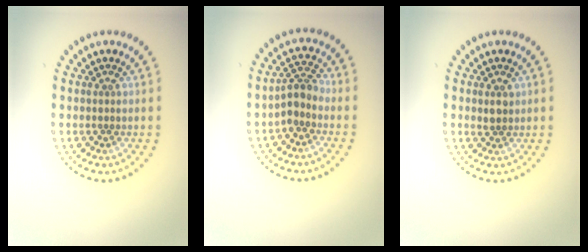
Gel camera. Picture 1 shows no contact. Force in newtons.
{"total": 2.5, "press": 2.0, "slide": 1.5}
{"total": 1.3, "press": 1.2, "slide": 0.5}